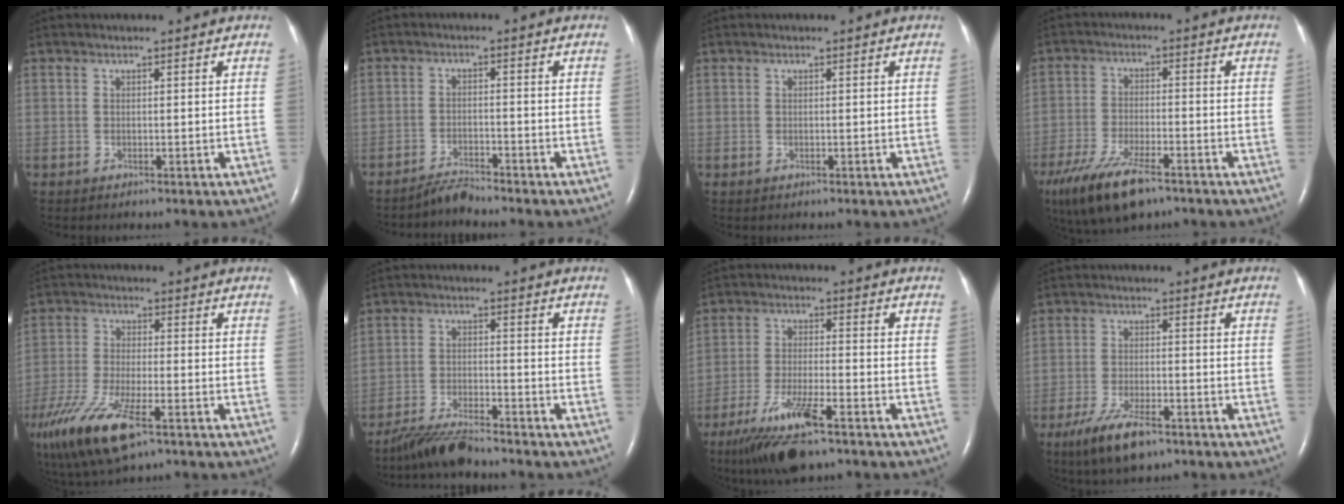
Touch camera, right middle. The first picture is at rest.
{"total": 2.7, "force": [-2.6, -0.4, 0.1], "torque": [-0.006, -0.017, -0.049]}
{"total": 0.0}
{"total": 12.6, "force": [-8.7, 3.8, 8.3], "torque": [-0.172, -0.027, -0.152]}
{"total": 15.5, "force": [-9.1, 4.6, 11.7], "torque": [-0.271, -0.042, -0.166]}
{"total": 7.1, "force": [-6.5, 0.6, 2.9], "torque": [-0.058, -0.022, -0.119]}
{"total": 11.2, "force": [-7.4, 1.7, 8.3], "torque": [-0.164, -0.030, -0.129]}
{"total": 7.9, "force": [-5.3, 2.2, 5.5], "torque": [-0.113, -0.013, -0.090]}